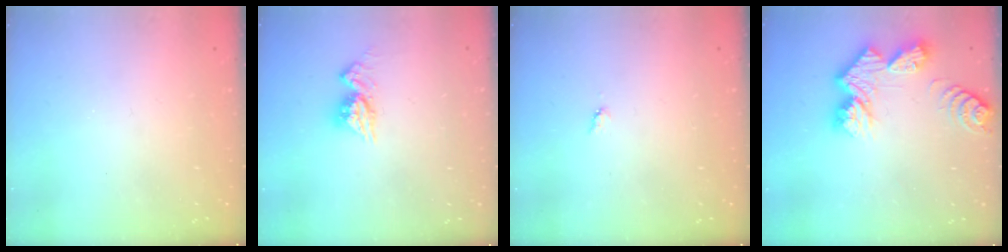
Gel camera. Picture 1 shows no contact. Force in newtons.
{"total": 8.3, "press": 8.3, "slide": 0.8}
{"total": 3.9, "press": 3.8, "slide": 0.5}
{"total": 11.9, "press": 11.8, "slide": 1.0}